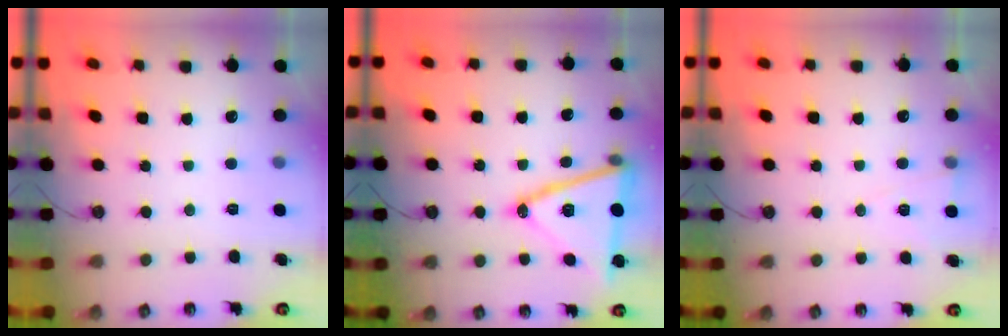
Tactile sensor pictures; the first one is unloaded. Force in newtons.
{"total": 18.9, "press": 18.5, "slide": 3.5}
{"total": 6.3, "press": 4.5, "slide": 4.3}